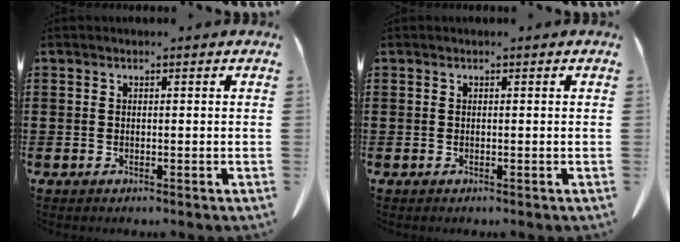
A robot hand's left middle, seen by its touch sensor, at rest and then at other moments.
{"total": 0.0}